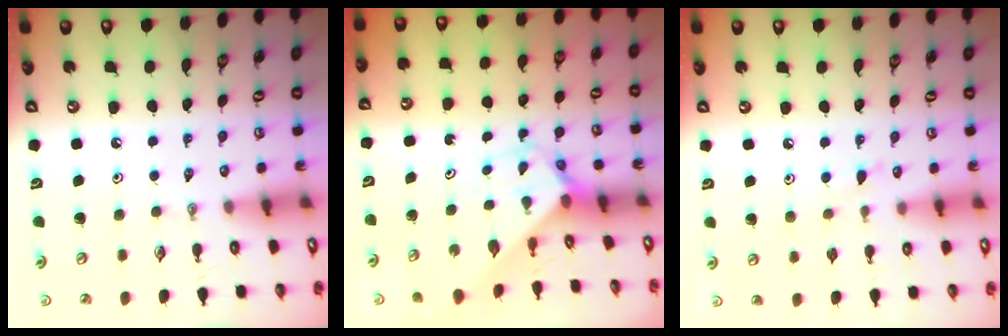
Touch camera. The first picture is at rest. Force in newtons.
{"total": 2.7, "press": 2.7, "slide": 0.2}
{"total": 8.3, "press": 8.3, "slide": 0.5}